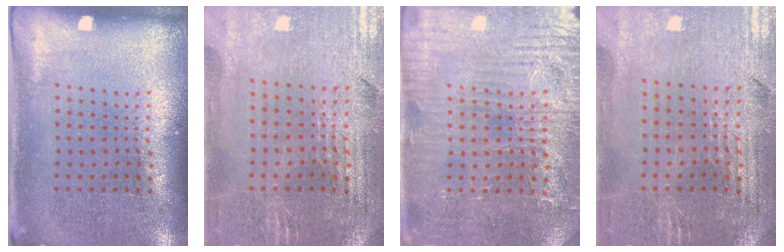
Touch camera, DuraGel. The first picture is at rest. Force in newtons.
{"total": 1.3, "press": 1.3, "slide": 0.3}
{"total": 3.9, "press": 3.8, "slide": 0.8}
{"total": 1.3, "press": 1.3, "slide": 0.3}